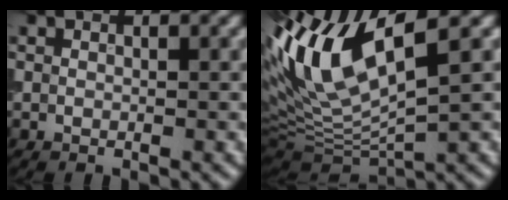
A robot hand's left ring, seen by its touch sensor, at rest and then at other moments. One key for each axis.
{"total": 11.3, "fx": 4.0, "fy": 3.6, "fz": 10.0, "tx": -0.209, "ty": 0.007, "tz": 0.077}